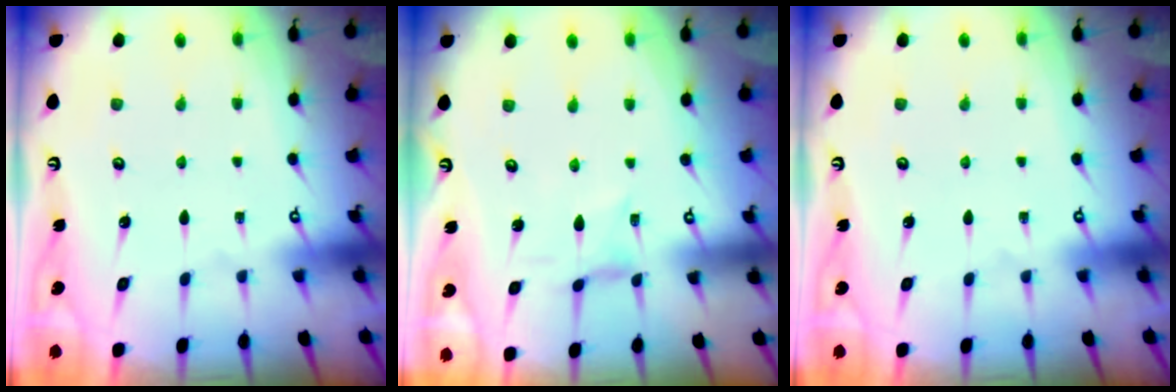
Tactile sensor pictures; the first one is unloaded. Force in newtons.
{"total": 0.0}
{"total": 0.0}